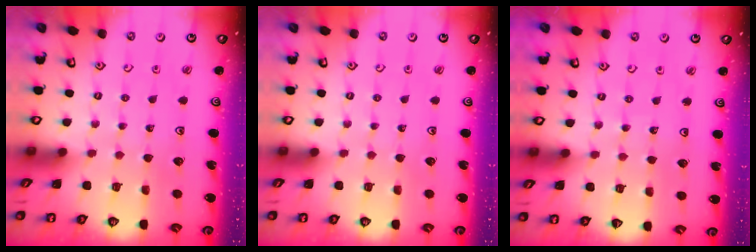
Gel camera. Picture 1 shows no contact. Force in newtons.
{"total": 0.0}
{"total": 3.1, "press": 3.1, "slide": 0.2}